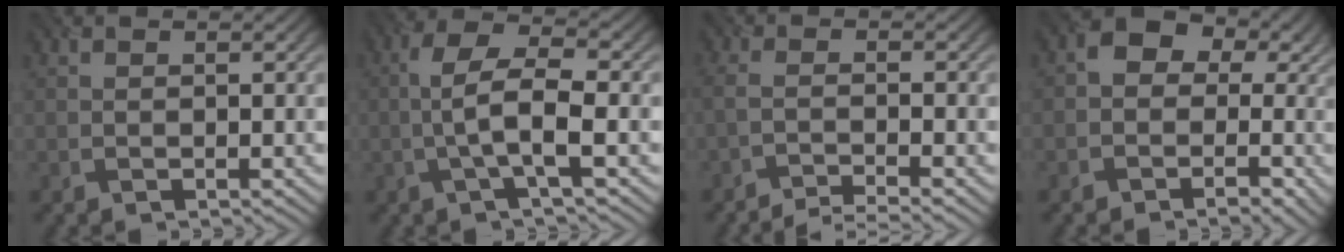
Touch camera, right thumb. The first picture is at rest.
{"total": 6.2, "force": [-1.4, 1.7, 5.8], "torque": [-0.114, 0.013, -0.034]}
{"total": 4.1, "force": [-3.2, 0.7, 2.5], "torque": [-0.031, 0.000, -0.071]}
{"total": 8.9, "force": [0.3, 7.0, 5.5], "torque": [-0.055, 0.007, -0.009]}